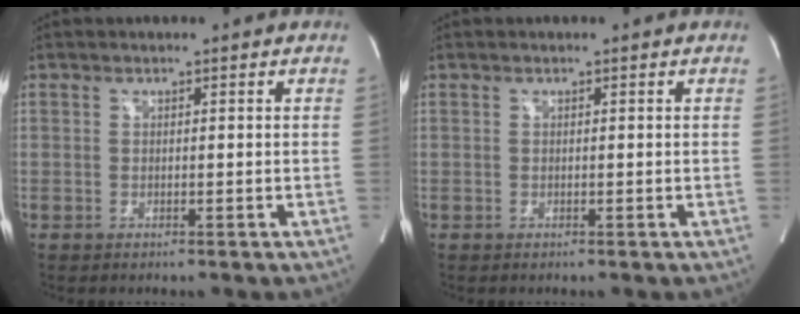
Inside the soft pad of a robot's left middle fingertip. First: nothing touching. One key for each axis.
{"total": 0.0}